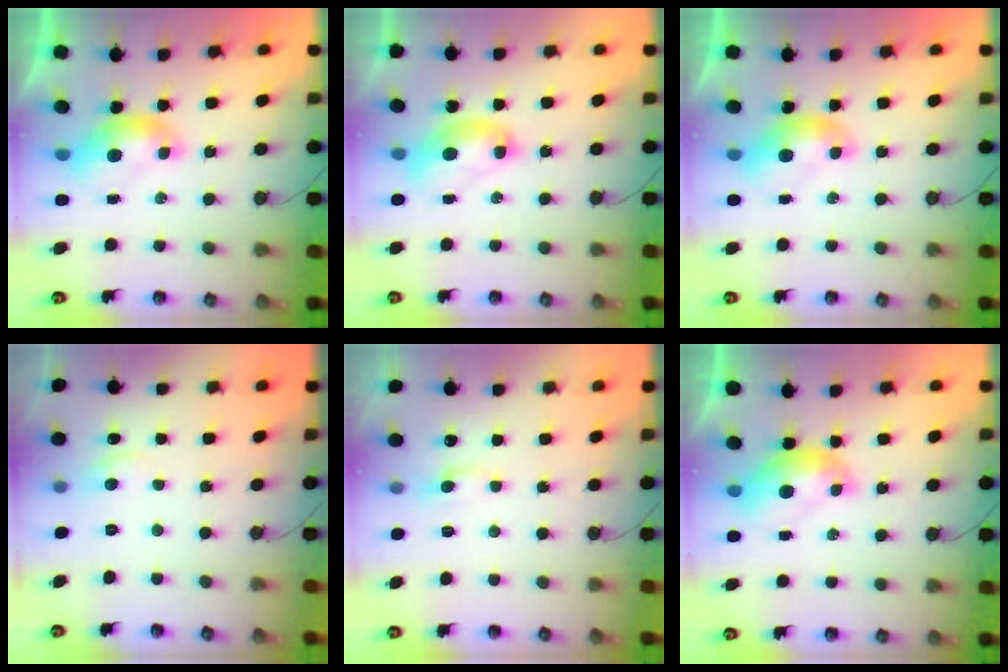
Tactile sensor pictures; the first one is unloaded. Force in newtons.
{"total": 2.7, "press": 2.7, "slide": 0.1}
{"total": 0.0}
{"total": 1.0, "press": 0.8, "slide": 0.5}
{"total": 1.2, "press": 0.9, "slide": 0.7}
{"total": 1.6, "press": 1.5, "slide": 0.3}